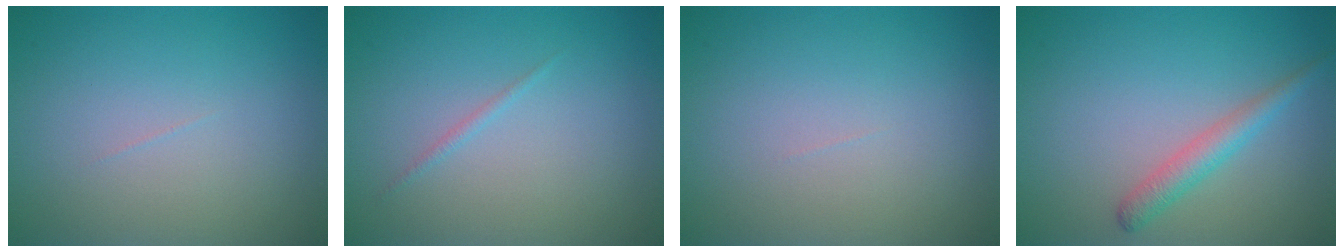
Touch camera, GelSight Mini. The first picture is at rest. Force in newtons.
{"total": 0.5, "press": 0.5, "slide": 0.1}
{"total": 0.0}
{"total": 2.3, "press": 2.3, "slide": 0.1}